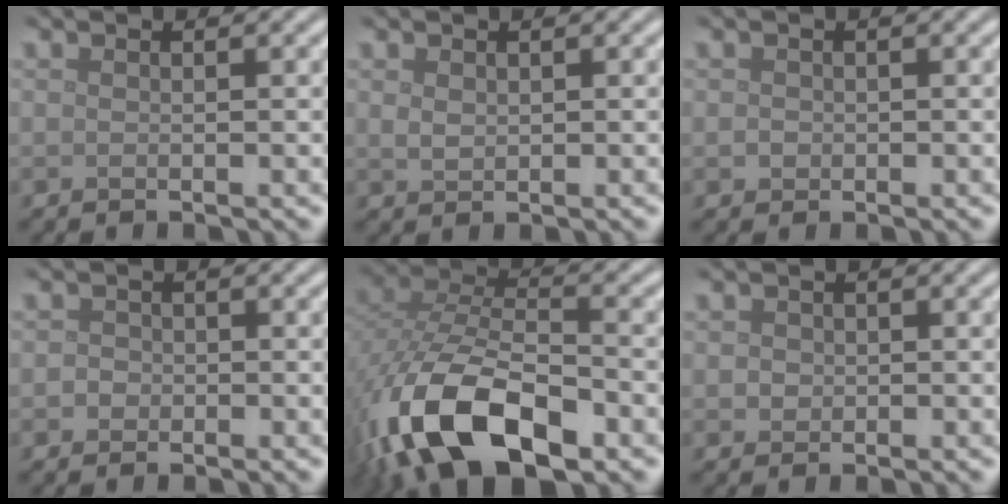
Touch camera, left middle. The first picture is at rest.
{"total": 1.1, "force": [0.4, 0.7, 0.6], "torque": [-0.015, -0.002, 0.012]}
{"total": 0.7, "force": [-0.1, 0.7, 0.2], "torque": [0.001, -0.004, -0.003]}
{"total": 1.0, "force": [-0.3, 0.9, 0.3], "torque": [0.000, -0.001, -0.010]}
{"total": 13.7, "force": [-6.7, 6.9, 9.7], "torque": [-0.218, -0.024, -0.125]}
{"total": 0.9, "force": [0.1, 0.9, 0.2], "torque": [0.002, -0.003, 0.001]}